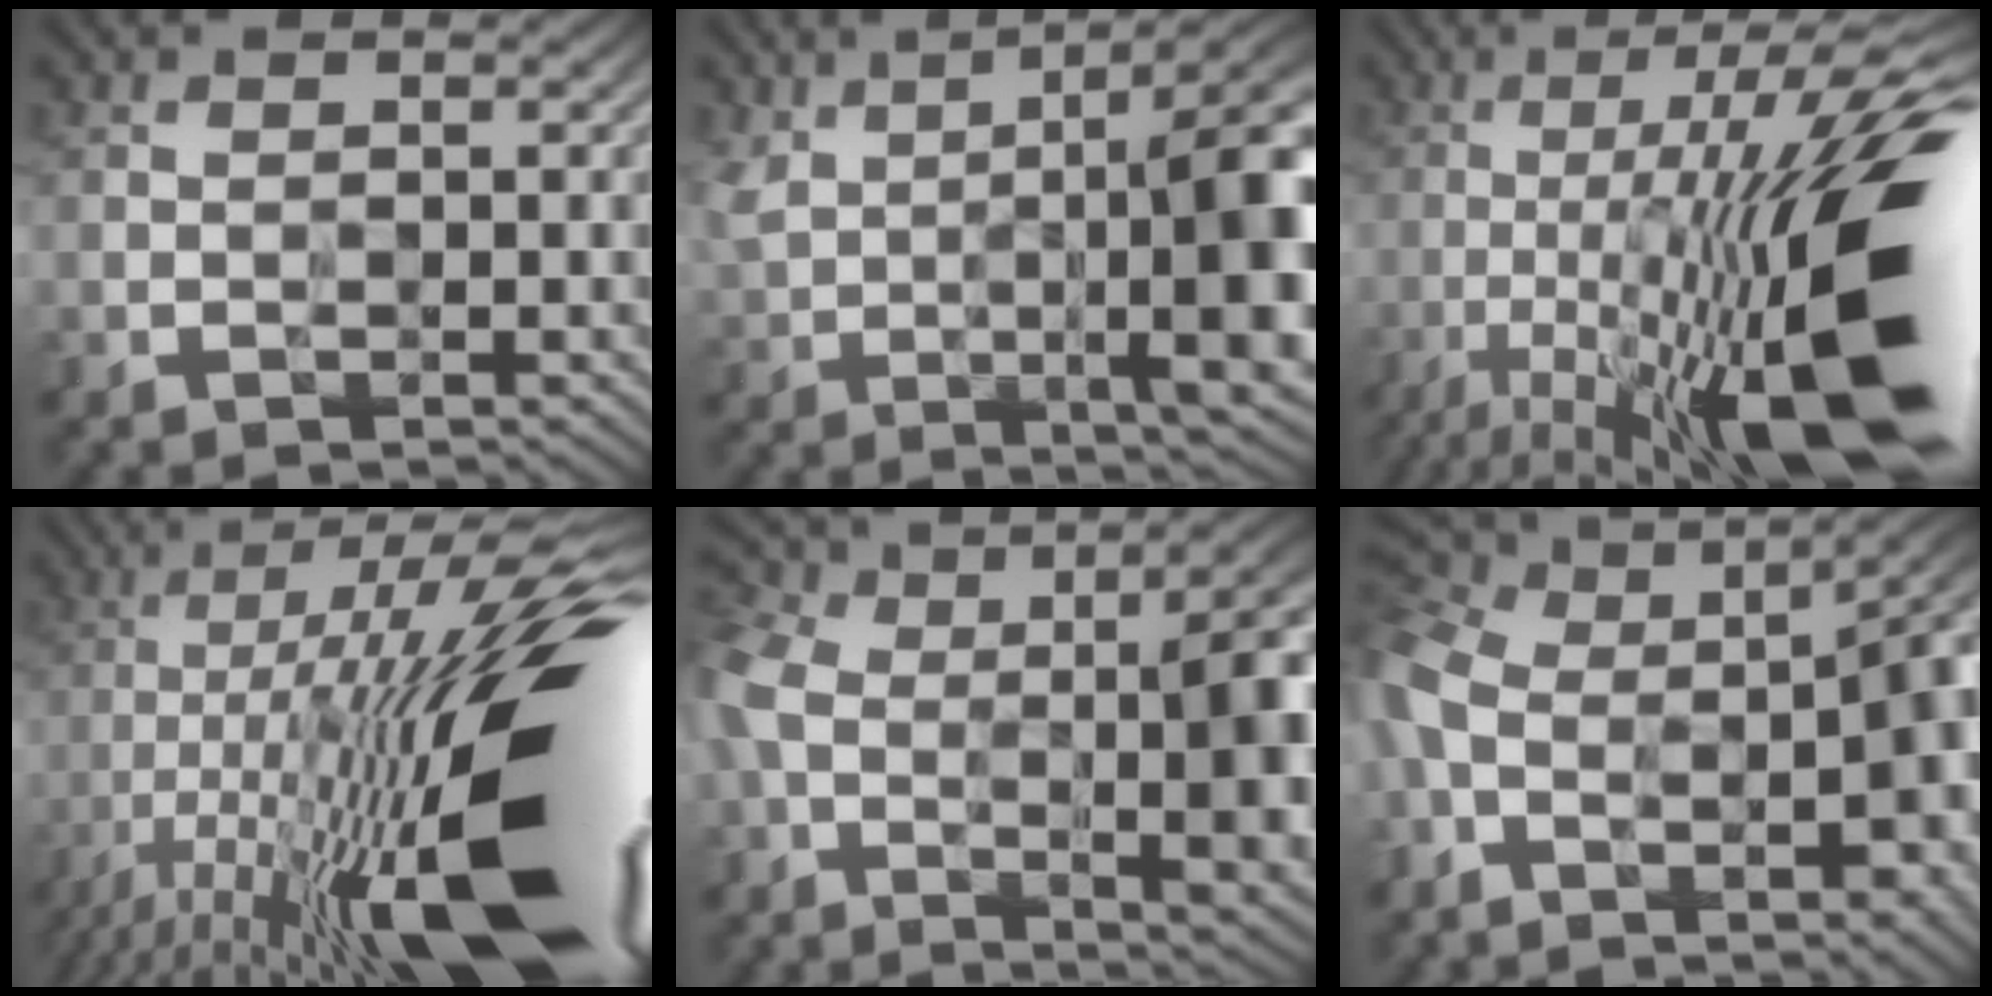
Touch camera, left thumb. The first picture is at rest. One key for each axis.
{"total": 15.7, "fx": 0.8, "fy": 5.1, "fz": 14.8, "tx": -0.233, "ty": 0.004, "tz": 0.018}
{"total": 20.3, "fx": -6.3, "fy": 4.5, "fz": 18.8, "tx": -0.290, "ty": 0.004, "tz": -0.107}
{"total": 21.5, "fx": -8.3, "fy": 5.2, "fz": 19.2, "tx": -0.297, "ty": 0.033, "tz": -0.149}
{"total": 18.2, "fx": -1.2, "fy": 8.4, "fz": 16.1, "tx": -0.266, "ty": -0.008, "tz": -0.025}
{"total": 15.7, "fx": -4.8, "fy": 8.0, "fz": 12.6, "tx": -0.241, "ty": -0.030, "tz": -0.066}